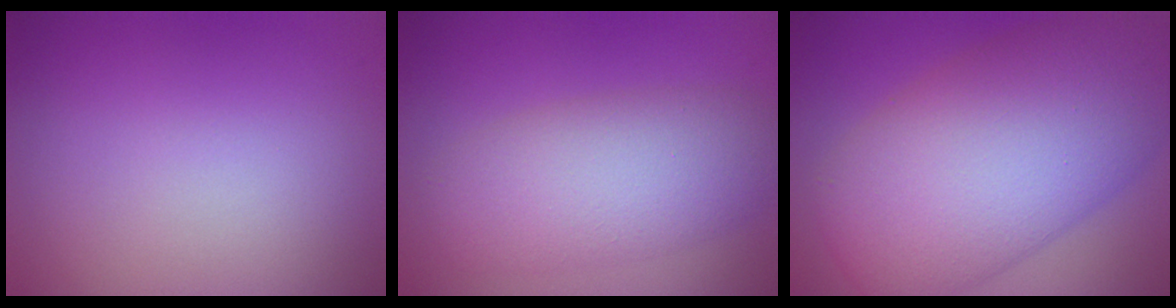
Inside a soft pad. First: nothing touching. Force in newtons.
{"total": 6.2, "press": 6.2, "slide": 0.4}
{"total": 14.0, "press": 14.0, "slide": 0.3}